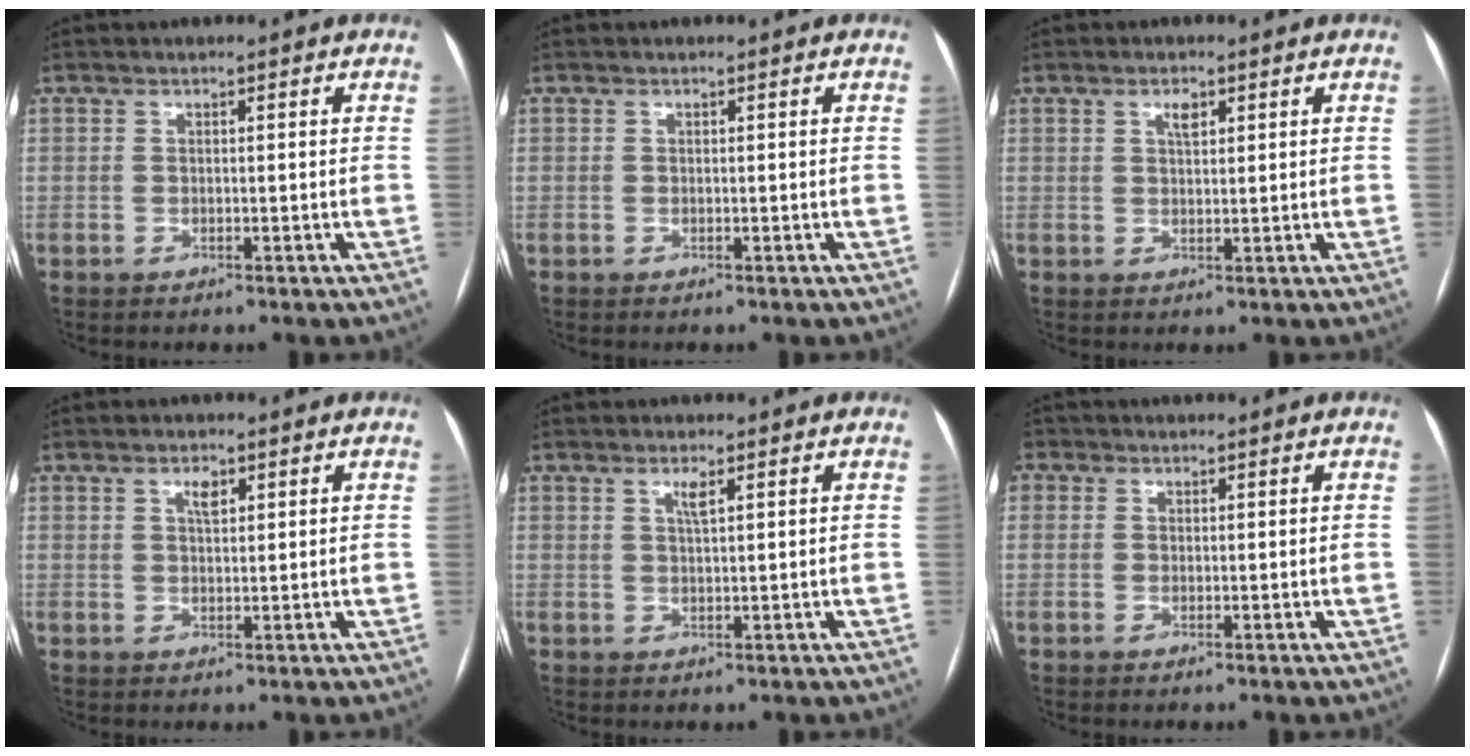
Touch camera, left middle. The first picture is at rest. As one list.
[{"total": 0.0}, {"total": 2.0, "force": [1.1, 0.9, 1.5], "torque": [-0.027, 0.003, 0.018]}, {"total": 2.2, "force": [1.1, 0.9, 1.6], "torque": [-0.029, 0.003, 0.020]}, {"total": 1.8, "force": [1.0, 0.2, 1.5], "torque": [-0.033, 0.001, 0.019]}, {"total": 1.5, "force": [0.5, 1.4, 0.3], "torque": [0.004, 0.003, 0.004]}]